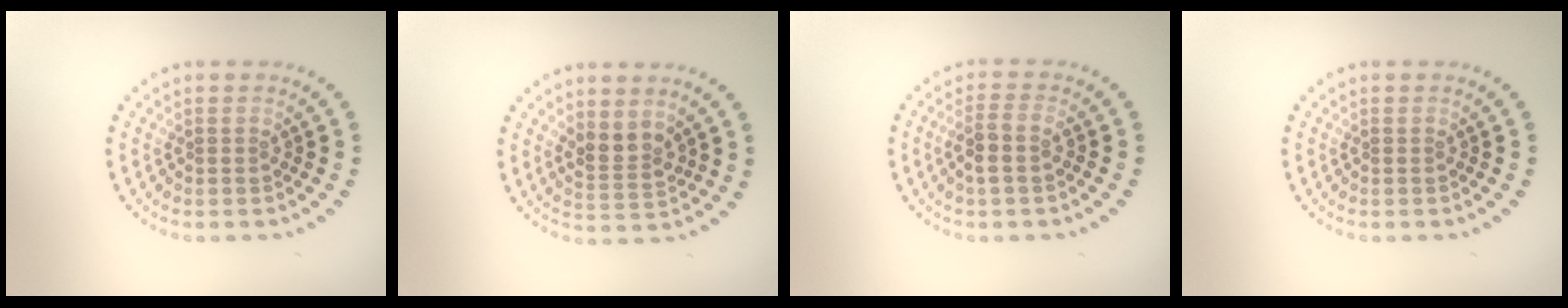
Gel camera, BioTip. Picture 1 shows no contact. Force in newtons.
{"total": 2.4, "press": 2.1, "slide": 1.2}
{"total": 2.1, "press": 1.9, "slide": 0.9}
{"total": 0.0}